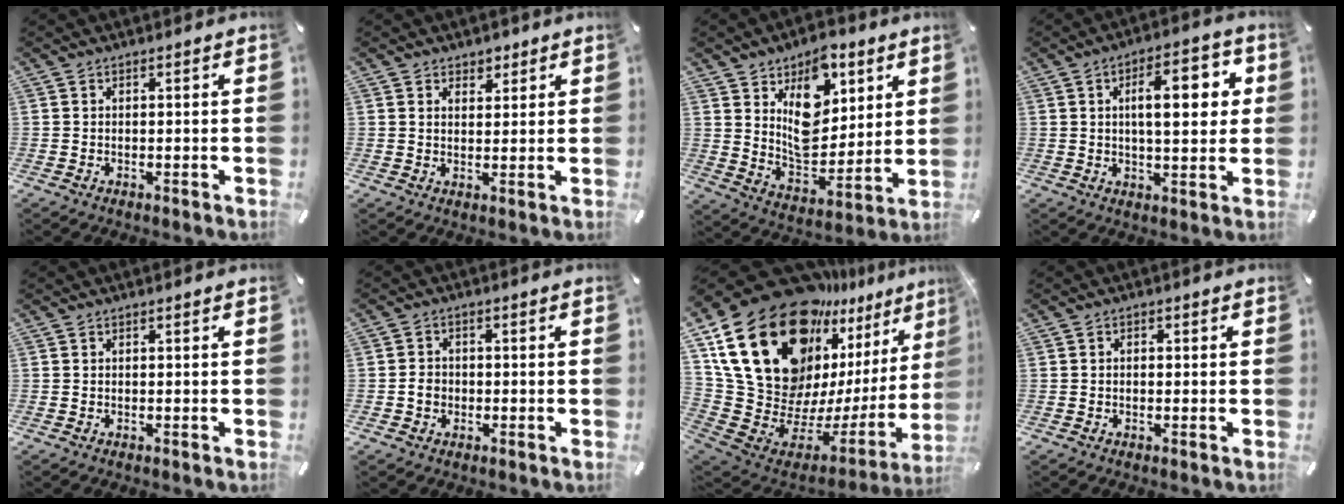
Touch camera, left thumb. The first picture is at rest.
{"total": 3.1, "force": [1.8, 2.5, 0.2], "torque": [0.013, -0.006, 0.028]}
{"total": 13.4, "force": [6.7, 9.7, 6.3], "torque": [-0.092, -0.046, 0.129]}
{"total": 12.3, "force": [3.1, 5.6, 10.5], "torque": [-0.148, -0.005, 0.042]}
{"total": 0.0}
{"total": 3.3, "force": [-0.8, 2.8, 1.4], "torque": [-0.026, 0.005, -0.016]}
{"total": 29.1, "force": [13.7, 17.3, 19.0], "torque": [-0.314, -0.152, 0.280]}
{"total": 1.1, "force": [-0.2, 1.0, 0.6], "torque": [-0.012, 0.006, -0.005]}